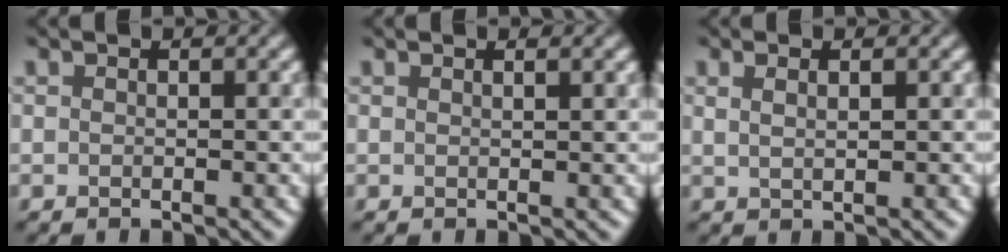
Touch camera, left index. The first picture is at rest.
{"total": 1.0, "force": [0.7, 0.3, 0.6], "torque": [0.001, 0.002, 0.005]}
{"total": 1.7, "force": [0.8, 0.7, 1.3], "torque": [-0.016, -0.002, 0.012]}